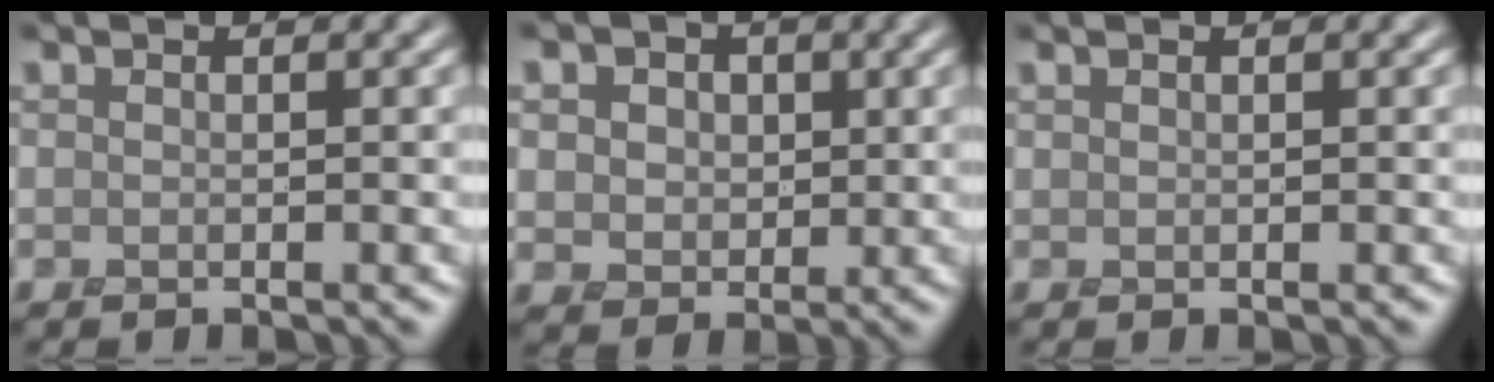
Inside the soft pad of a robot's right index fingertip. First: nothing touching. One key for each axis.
{"total": 5.5, "fx": 1.5, "fy": 4.6, "fz": 2.5, "tx": -0.050, "ty": 0.016, "tz": 0.011}
{"total": 0.0}